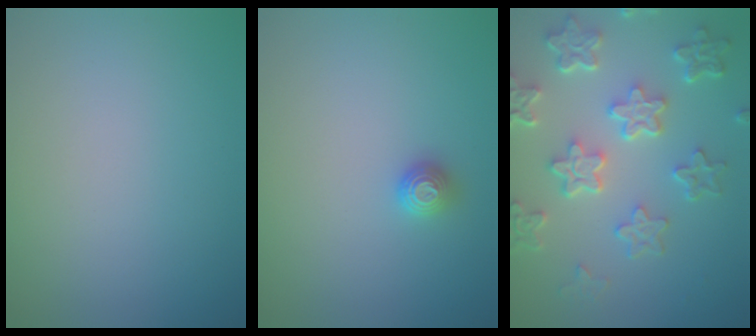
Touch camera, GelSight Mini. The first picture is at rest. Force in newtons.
{"total": 1.1, "press": 1.1, "slide": 0.4}
{"total": 6.3, "press": 4.8, "slide": 4.2}